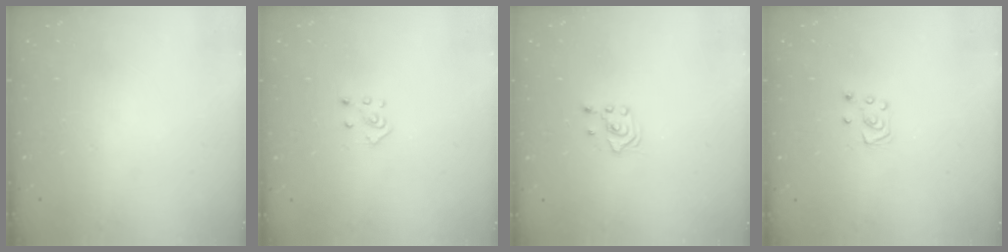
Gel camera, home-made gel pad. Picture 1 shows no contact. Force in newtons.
{"total": 3.3, "press": 3.3, "slide": 0.3}
{"total": 1.8, "press": 1.8, "slide": 0.2}
{"total": 4.4, "press": 4.4, "slide": 0.2}